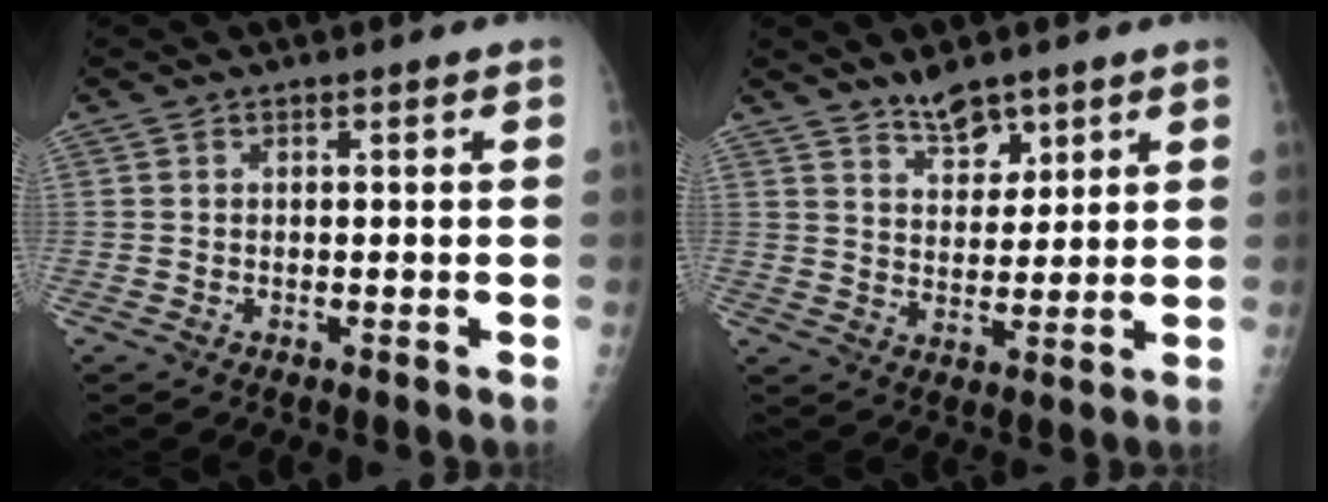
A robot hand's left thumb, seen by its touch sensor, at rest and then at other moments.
{"total": 6.3, "force": [4.9, 2.9, 2.8], "torque": [-0.022, -0.038, 0.087]}